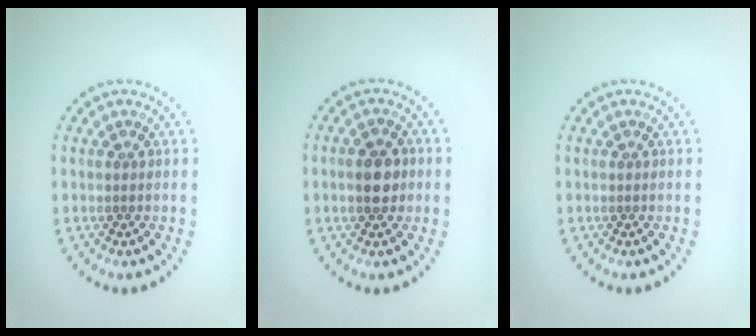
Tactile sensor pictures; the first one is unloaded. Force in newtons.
{"total": 3.0, "press": 3.0, "slide": 0.2}
{"total": 0.0}